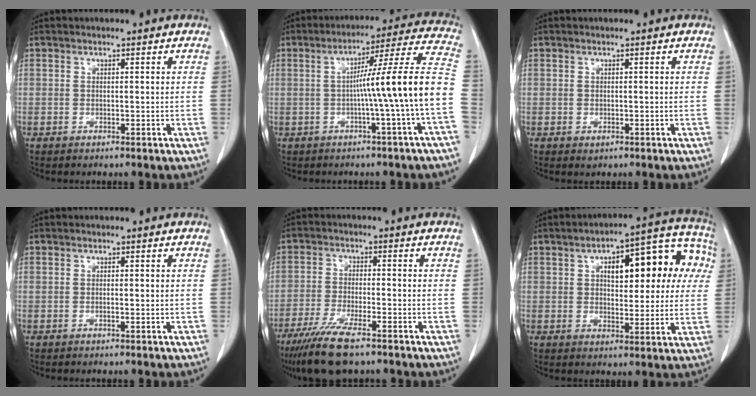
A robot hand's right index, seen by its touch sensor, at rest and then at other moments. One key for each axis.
{"total": 11.3, "fx": -2.2, "fy": -1.9, "fz": 10.9, "tx": -0.159, "ty": 0.019, "tz": -0.031}
{"total": 0.6, "fx": -0.3, "fy": 0.5, "fz": 0.4, "tx": -0.005, "ty": 0.000, "tz": 0.001}
{"total": 0.0}
{"total": 9.8, "fx": -7.2, "fy": 1.4, "fz": 6.5, "tx": -0.119, "ty": -0.025, "tz": -0.121}
{"total": 16.0, "fx": 4.3, "fy": 6.3, "fz": 14.0, "tx": -0.173, "ty": 0.047, "tz": 0.053}